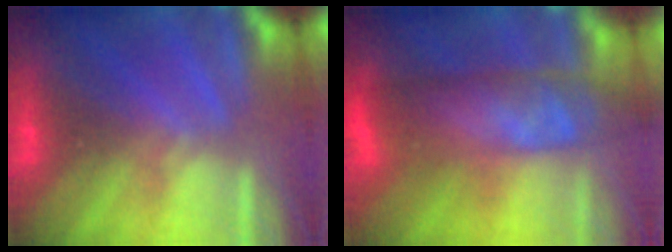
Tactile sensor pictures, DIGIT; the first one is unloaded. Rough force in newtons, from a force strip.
{"total": 10.5}